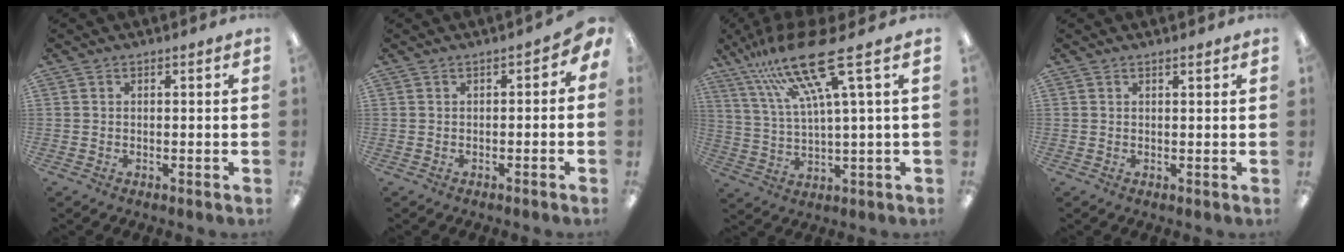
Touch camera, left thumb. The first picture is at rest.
{"total": 1.8, "force": [-1.1, 1.2, 0.7], "torque": [-0.013, 0.010, -0.023]}
{"total": 19.0, "force": [11.3, 2.7, 15.0], "torque": [-0.301, -0.052, 0.175]}
{"total": 0.7, "force": [0.7, 0.1, 0.1], "torque": [-0.004, 0.001, 0.013]}